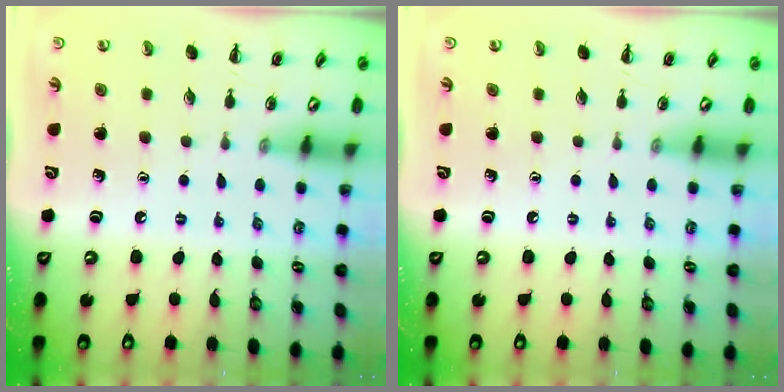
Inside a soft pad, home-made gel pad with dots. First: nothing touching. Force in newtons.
{"total": 0.0}